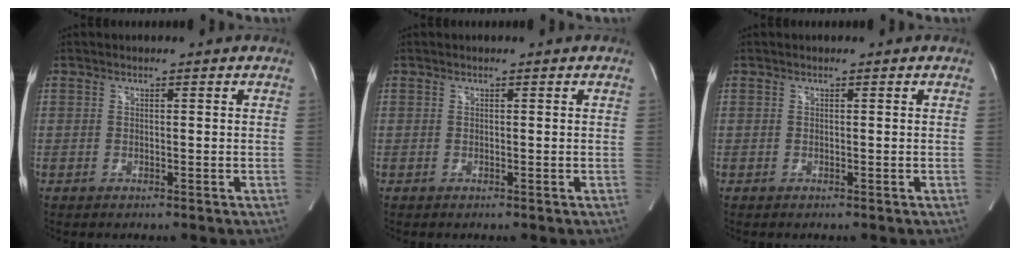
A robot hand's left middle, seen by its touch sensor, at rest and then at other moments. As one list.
[{"total": 0.0}, {"total": 0.0}]